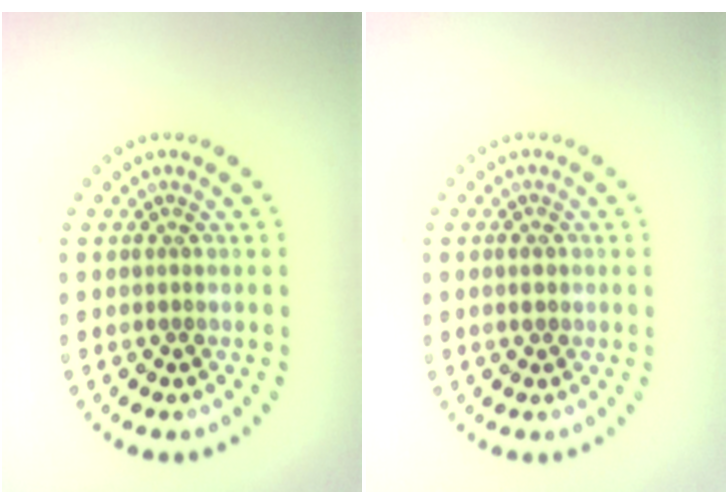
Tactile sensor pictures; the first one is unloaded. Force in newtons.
{"total": 1.1, "press": 1.1, "slide": 0.2}